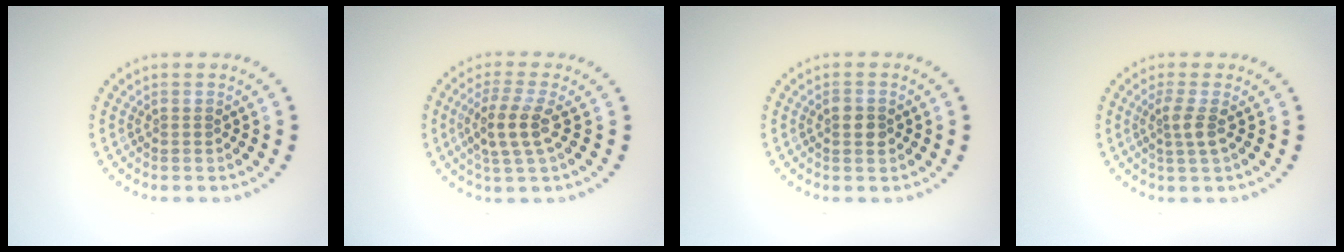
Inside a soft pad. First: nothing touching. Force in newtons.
{"total": 3.1, "press": 2.7, "slide": 1.6}
{"total": 1.9, "press": 1.9, "slide": 0.1}
{"total": 1.9, "press": 1.4, "slide": 1.4}